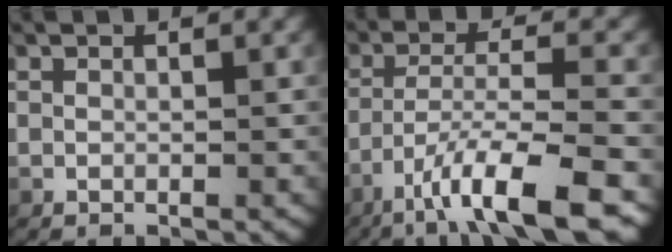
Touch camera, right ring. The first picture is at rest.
{"total": 7.8, "force": [-3.9, 2.1, 6.4], "torque": [-0.118, -0.017, -0.053]}